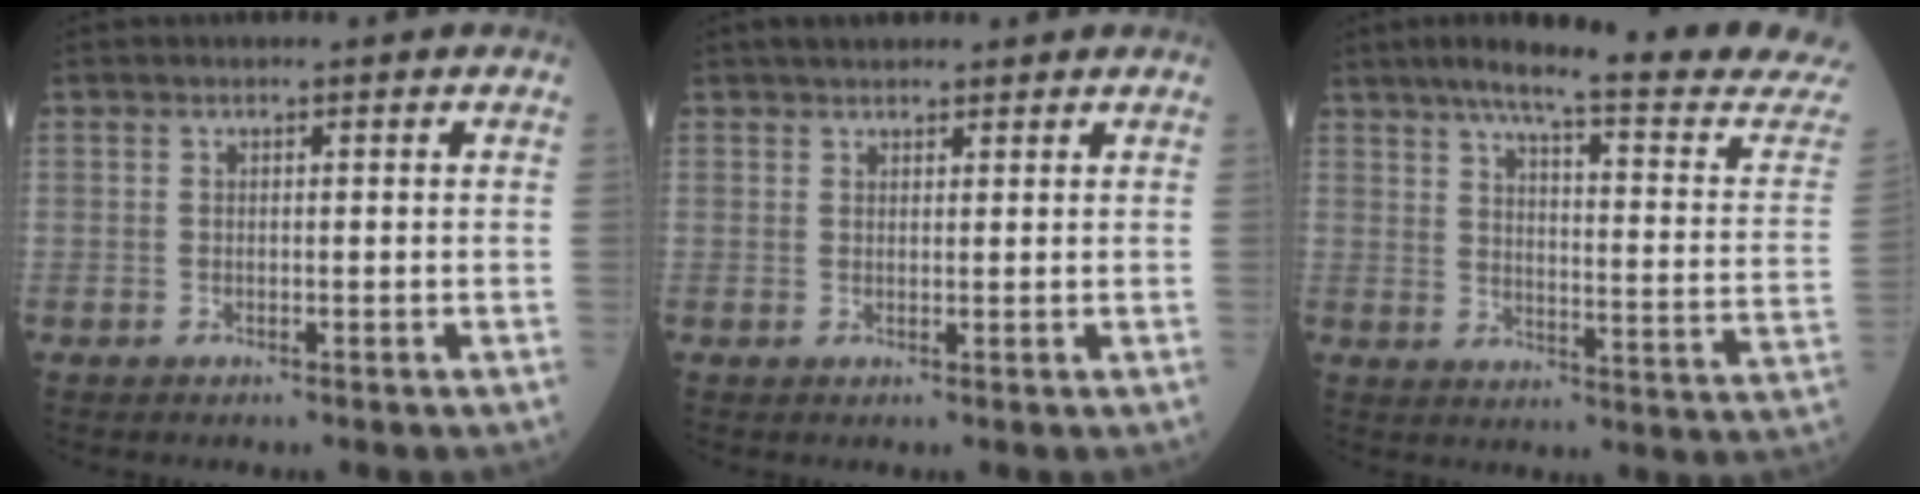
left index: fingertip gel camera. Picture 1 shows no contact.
{"total": 3.2, "force": [2.8, 1.2, 1.0], "torque": [-0.007, 0.022, 0.042]}
{"total": 21.8, "force": [19.3, -0.7, 10.1], "torque": [-0.142, -0.068, 0.242]}